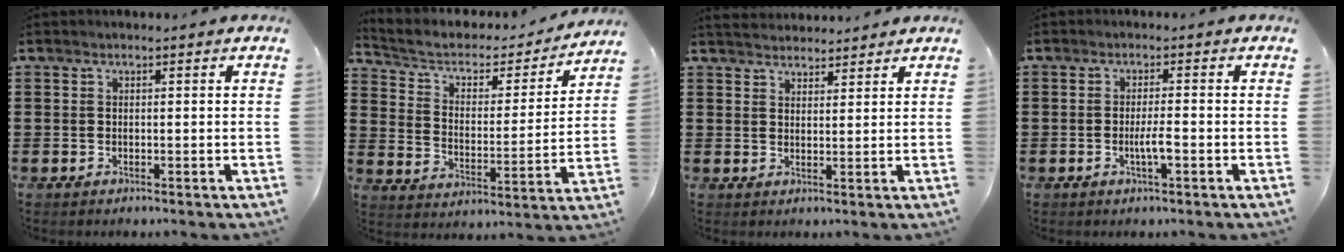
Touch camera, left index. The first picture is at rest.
{"total": 4.2, "force": [3.1, 2.3, 1.6], "torque": [-0.053, -0.018, 0.044]}
{"total": 3.0, "force": [2.9, 0.7, -0.2], "torque": [-0.005, -0.003, 0.055]}
{"total": 3.0, "force": [-0.8, 0.5, 2.8], "torque": [-0.050, 0.003, -0.015]}